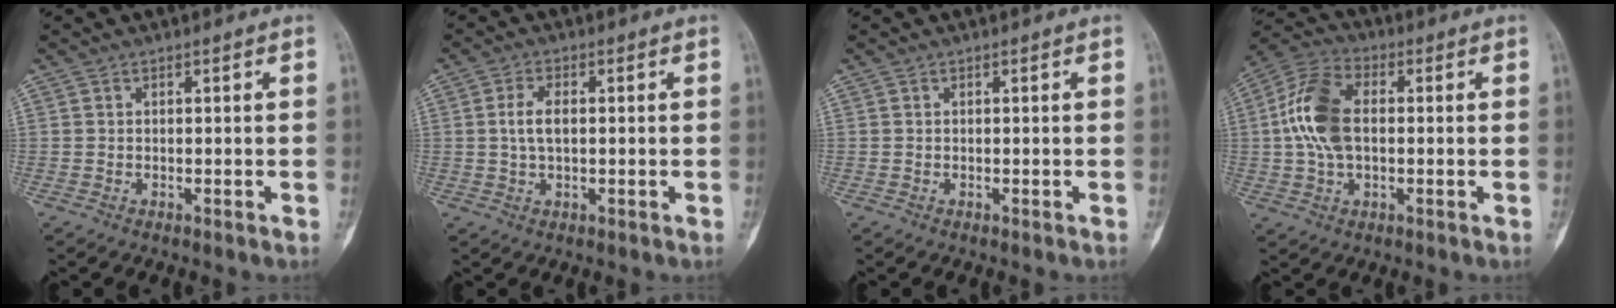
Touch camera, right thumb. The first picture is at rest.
{"total": 4.1, "force": [0.3, 2.0, 3.5], "torque": [-0.073, 0.003, 0.006]}
{"total": 0.0}
{"total": 12.4, "force": [0.7, 7.4, 9.9], "torque": [-0.203, 0.023, 0.008]}